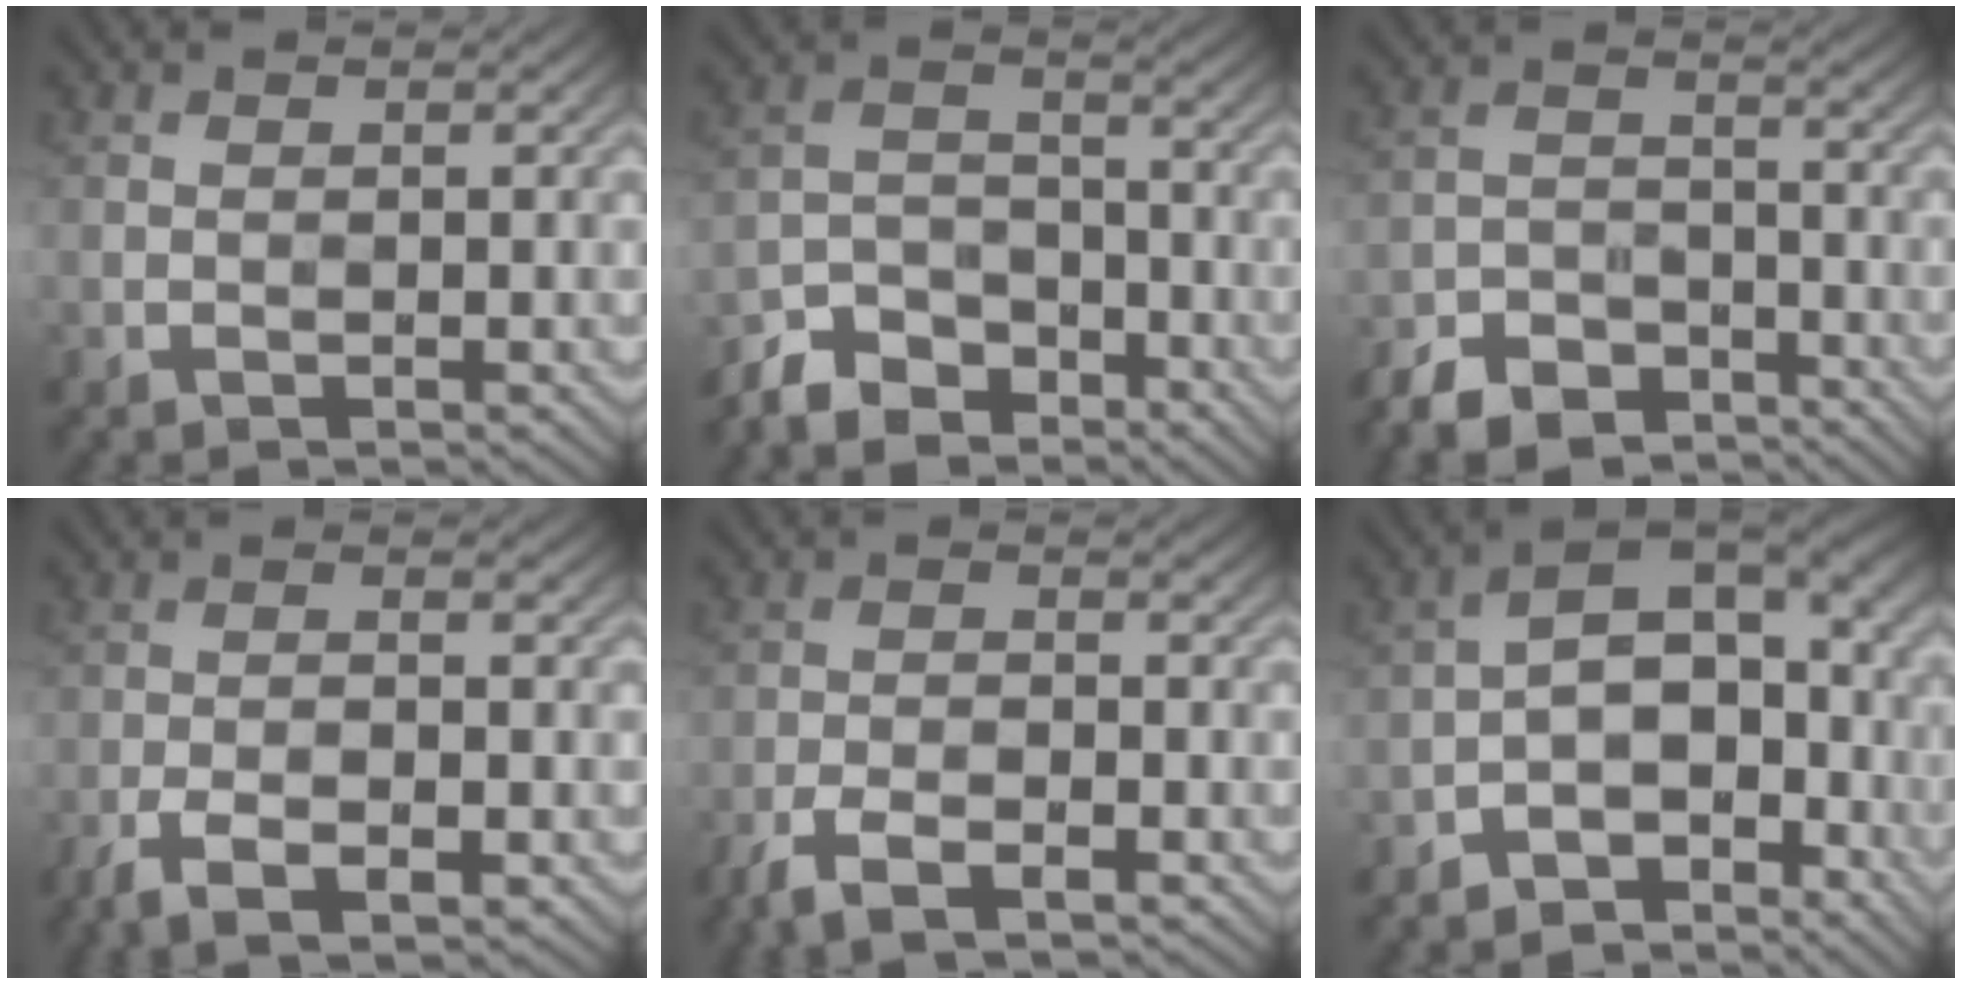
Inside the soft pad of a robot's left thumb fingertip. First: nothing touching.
{"total": 7.1, "force": [-5.9, 3.3, 2.3], "torque": [-0.050, -0.003, -0.125]}
{"total": 8.2, "force": [-6.6, 3.6, 3.2], "torque": [-0.065, -0.010, -0.130]}
{"total": 6.6, "force": [-3.8, 1.9, 5.1], "torque": [-0.103, -0.010, -0.064]}
{"total": 6.0, "force": [-4.1, 1.9, 3.9], "torque": [-0.082, -0.005, -0.079]}
{"total": 9.7, "force": [-5.1, 5.4, 6.2], "torque": [-0.085, -0.009, -0.095]}